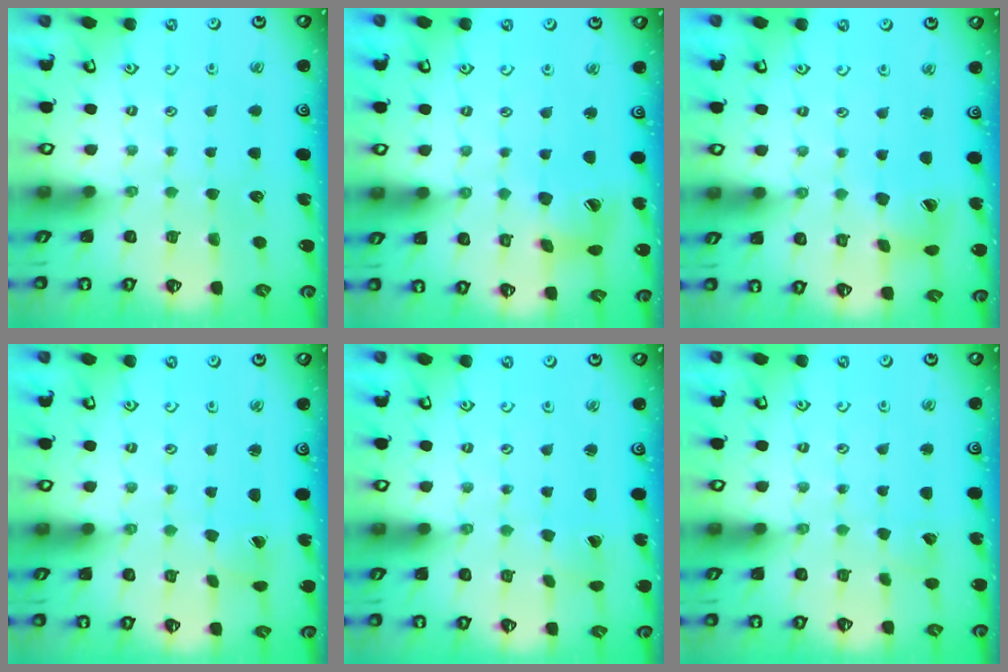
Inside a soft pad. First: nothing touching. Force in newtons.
{"total": 9.9, "press": 9.9, "slide": 1.3}
{"total": 5.4, "press": 5.4, "slide": 0.5}
{"total": 1.1, "press": 1.1, "slide": 0.0}
{"total": 0.0}
{"total": 2.0, "press": 2.0, "slide": 0.1}